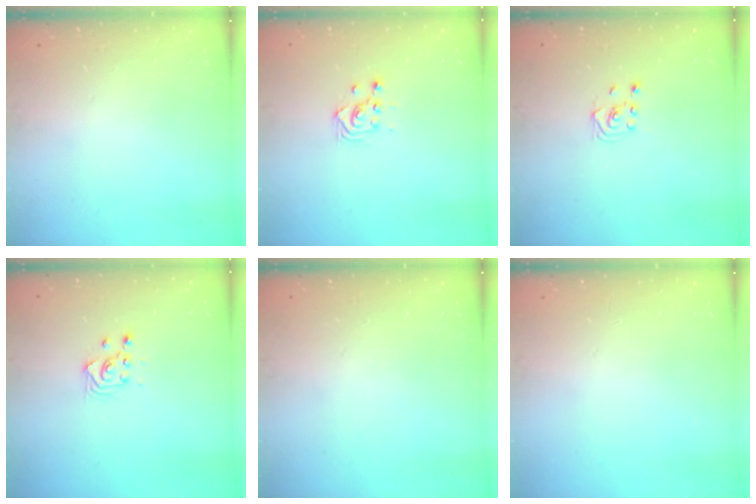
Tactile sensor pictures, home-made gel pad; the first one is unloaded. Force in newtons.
{"total": 3.2, "press": 3.2, "slide": 0.2}
{"total": 1.9, "press": 1.7, "slide": 0.8}
{"total": 3.4, "press": 3.1, "slide": 1.2}
{"total": 0.0}
{"total": 0.0}